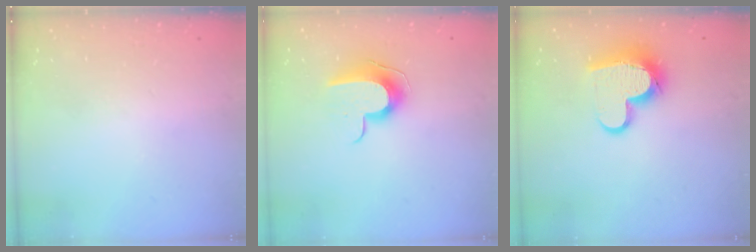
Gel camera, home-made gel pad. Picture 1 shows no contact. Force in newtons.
{"total": 9.5, "press": 9.5, "slide": 0.4}
{"total": 13.2, "press": 13.2, "slide": 1.1}